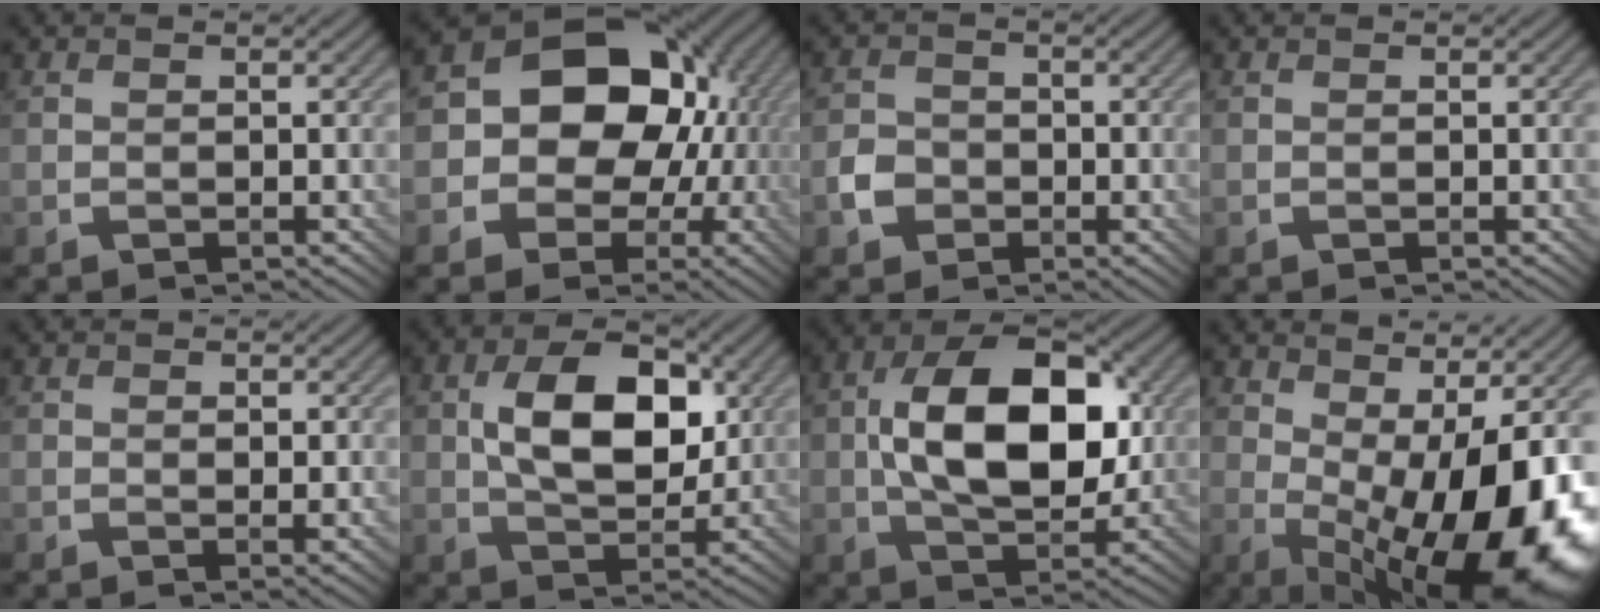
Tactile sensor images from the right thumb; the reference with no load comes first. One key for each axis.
{"total": 15.1, "fx": -0.1, "fy": 12.5, "fz": 8.6, "tx": -0.130, "ty": 0.001, "tz": -0.028}
{"total": 3.2, "fx": -1.2, "fy": 2.7, "fz": 1.1, "tx": -0.022, "ty": 0.002, "tz": -0.027}
{"total": 0.0}
{"total": 1.5, "fx": 0.2, "fy": 0.9, "fz": 1.3, "tx": -0.018, "ty": -0.006, "tz": 0.007}
{"total": 10.8, "fx": 1.9, "fy": 6.6, "fz": 8.4, "tx": -0.153, "ty": 0.007, "tz": 0.033}
{"total": 14.6, "fx": 1.1, "fy": 8.7, "fz": 11.7, "tx": -0.212, "ty": 0.012, "tz": 0.016}
{"total": 16.7, "fx": -1.2, "fy": 7.2, "fz": 15.0, "tx": -0.220, "ty": -0.011, "tz": -0.005}